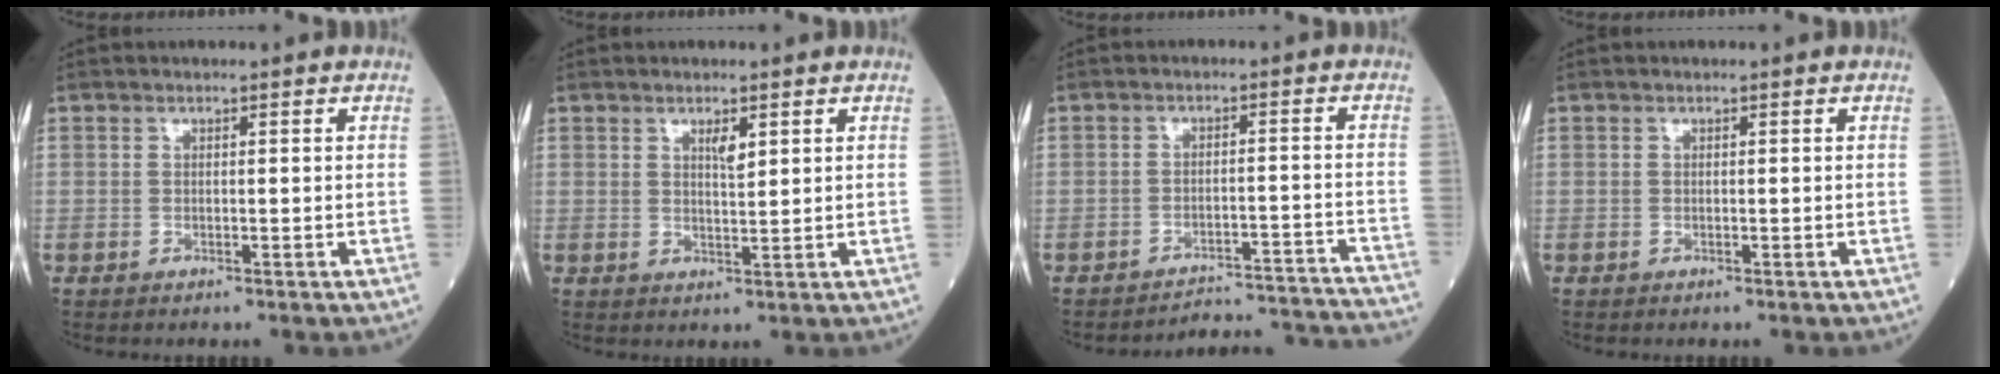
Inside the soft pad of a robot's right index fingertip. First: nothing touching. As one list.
[{"total": 2.2, "force": [1.2, 0.4, 1.8], "torque": [-0.034, -0.002, 0.023]}, {"total": 14.3, "force": [-14.3, -0.9, 0.5], "torque": [0.017, 0.015, -0.175]}, {"total": 0.0}]